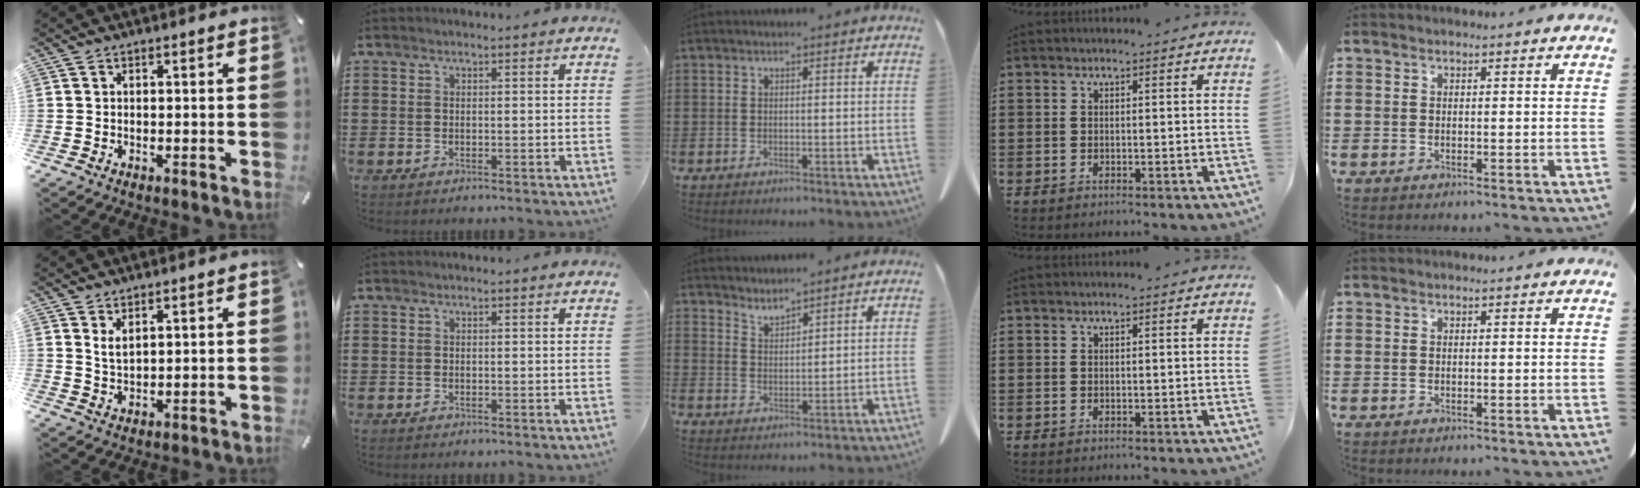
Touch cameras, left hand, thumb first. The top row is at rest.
{"thumb": {"total": 3.1, "force": [2.2, 1.1, 1.8], "torque": [-0.040, -0.005, 0.040]}, "middle": {"total": 2.9, "force": [2.9, -0.1, -0.2], "torque": [-0.005, -0.011, 0.055]}}